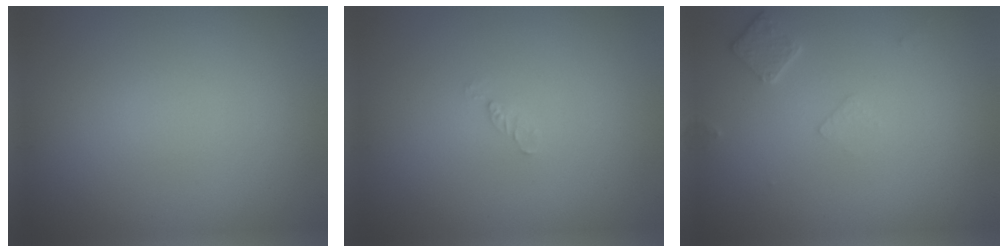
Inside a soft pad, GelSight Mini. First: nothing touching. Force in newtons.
{"total": 0.6, "press": 0.6, "slide": 0.1}
{"total": 1.5, "press": 1.4, "slide": 0.3}